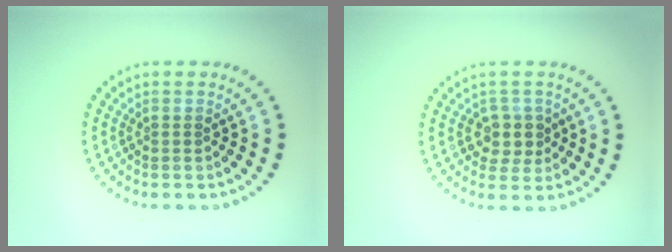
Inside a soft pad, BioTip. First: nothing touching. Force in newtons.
{"total": 2.6, "press": 2.3, "slide": 1.3}